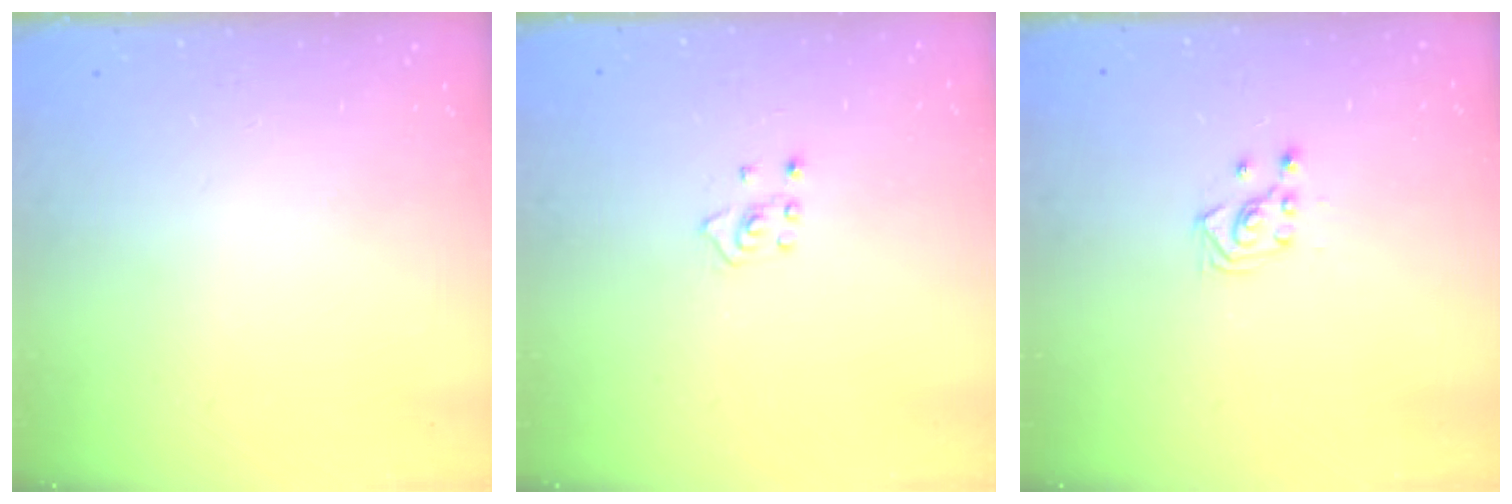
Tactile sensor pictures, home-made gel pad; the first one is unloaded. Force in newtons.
{"total": 2.4, "press": 2.4, "slide": 0.5}
{"total": 3.0, "press": 2.8, "slide": 1.0}